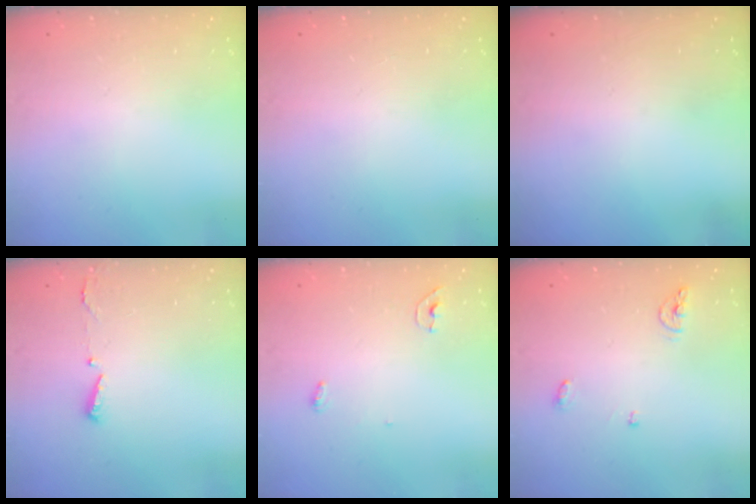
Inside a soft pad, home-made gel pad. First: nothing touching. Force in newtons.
{"total": 0.0}
{"total": 0.0}
{"total": 2.9, "press": 2.8, "slide": 0.6}
{"total": 6.4, "press": 4.1, "slide": 4.9}
{"total": 5.6, "press": 5.6, "slide": 0.2}